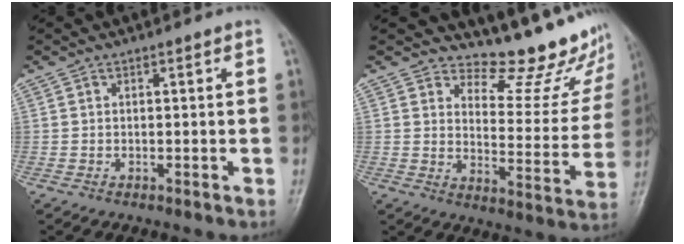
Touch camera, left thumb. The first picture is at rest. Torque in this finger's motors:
{"motor_torque": [0.25, 0.01, -0.44, -0.61, 0.01]}